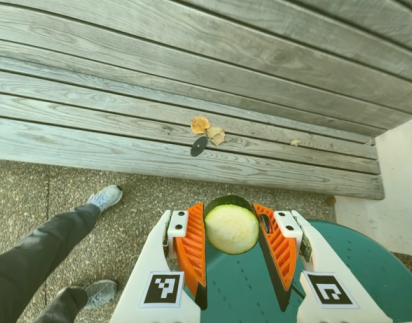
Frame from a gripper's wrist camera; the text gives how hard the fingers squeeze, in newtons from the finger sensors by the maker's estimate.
{"total": 9.9, "left": 9.5, "right": 10.3}